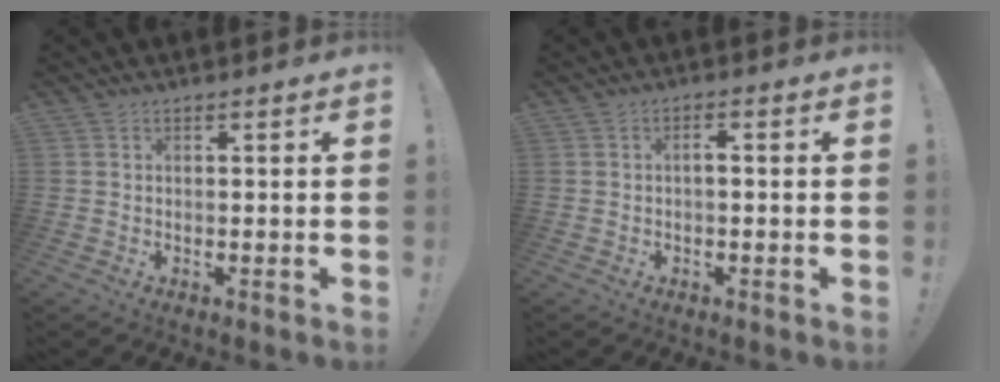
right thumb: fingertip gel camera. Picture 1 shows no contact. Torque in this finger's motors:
{"motor_torque": [-0.16, 0.03, -0.11, 0.07, 0.06]}